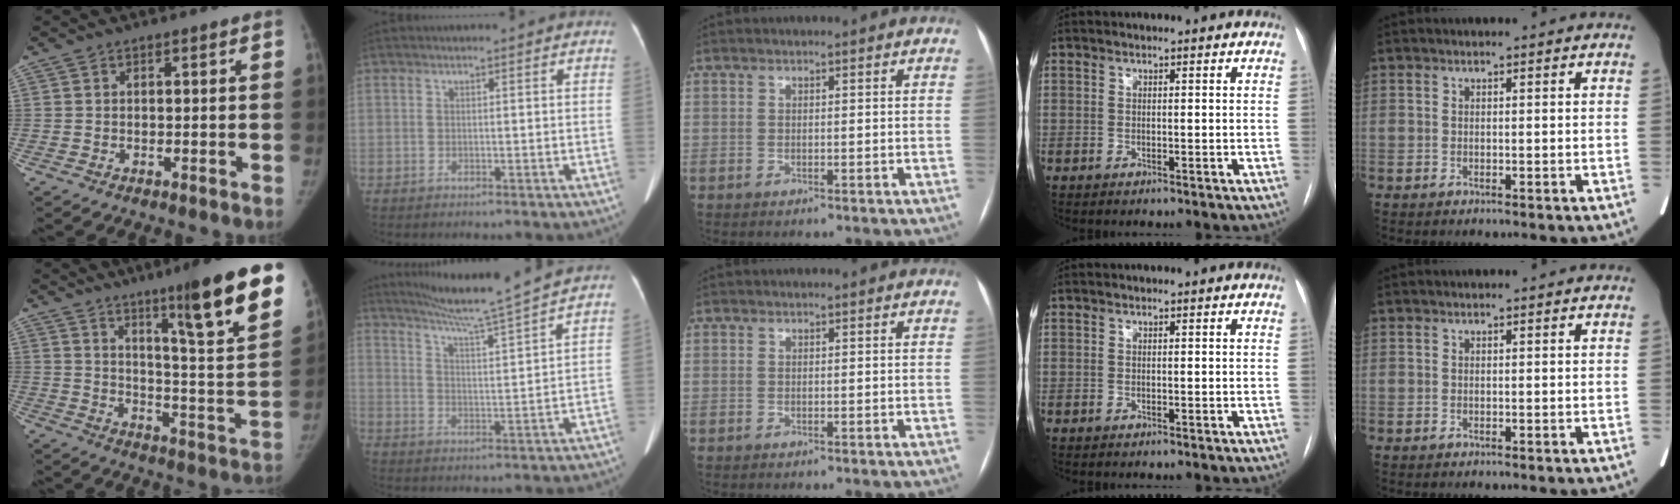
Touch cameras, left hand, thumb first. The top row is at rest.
{"thumb": {"total": 22.3, "force": [13.8, 2.1, 17.4], "torque": [-0.223, -0.075, 0.208]}, "index": {"total": 14.1, "force": [12.5, -2.3, 6.2], "torque": [-0.108, -0.017, 0.182]}}